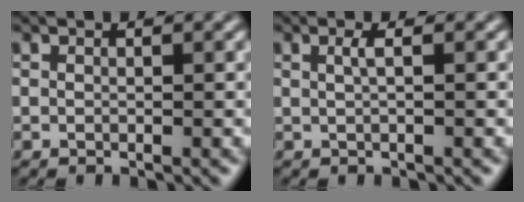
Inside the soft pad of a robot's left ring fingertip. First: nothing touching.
{"total": 1.2, "force": [0.3, 0.3, 1.1], "torque": [-0.020, 0.004, 0.003]}